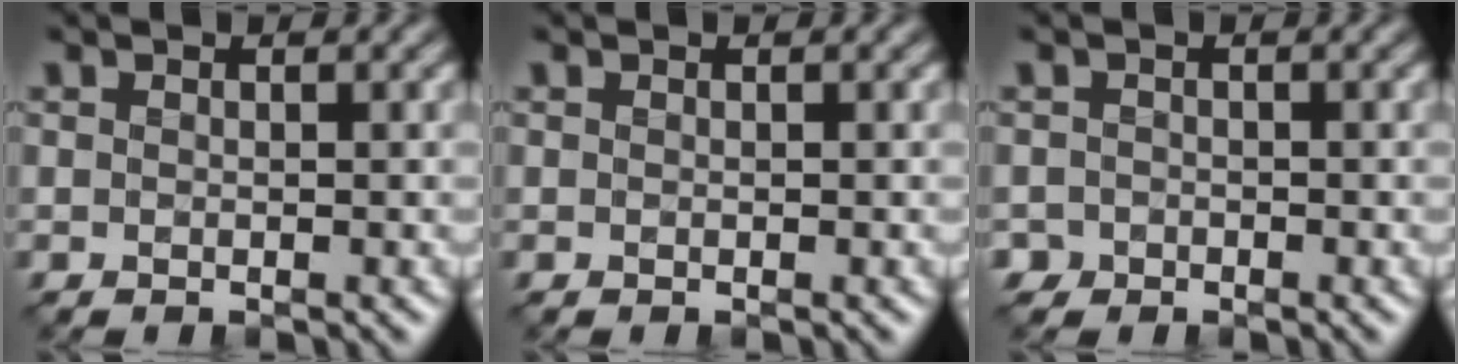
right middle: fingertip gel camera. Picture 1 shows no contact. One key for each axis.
{"total": 0.0}
{"total": 0.9, "fx": -0.6, "fy": 0.7, "fz": -0.2, "tx": 0.010, "ty": -0.003, "tz": -0.012}